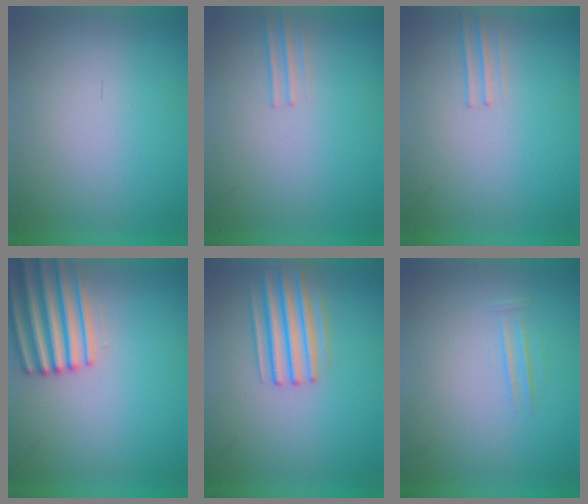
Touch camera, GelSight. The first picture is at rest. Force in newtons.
{"total": 1.2}
{"total": 1.1}
{"total": 5.0}
{"total": 3.6}
{"total": 1.1}